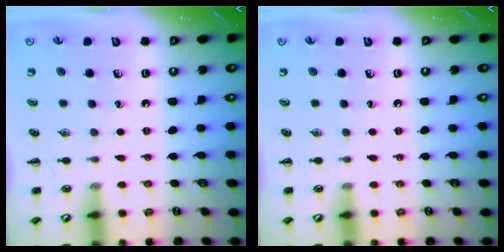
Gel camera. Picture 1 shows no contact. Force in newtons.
{"total": 0.0}